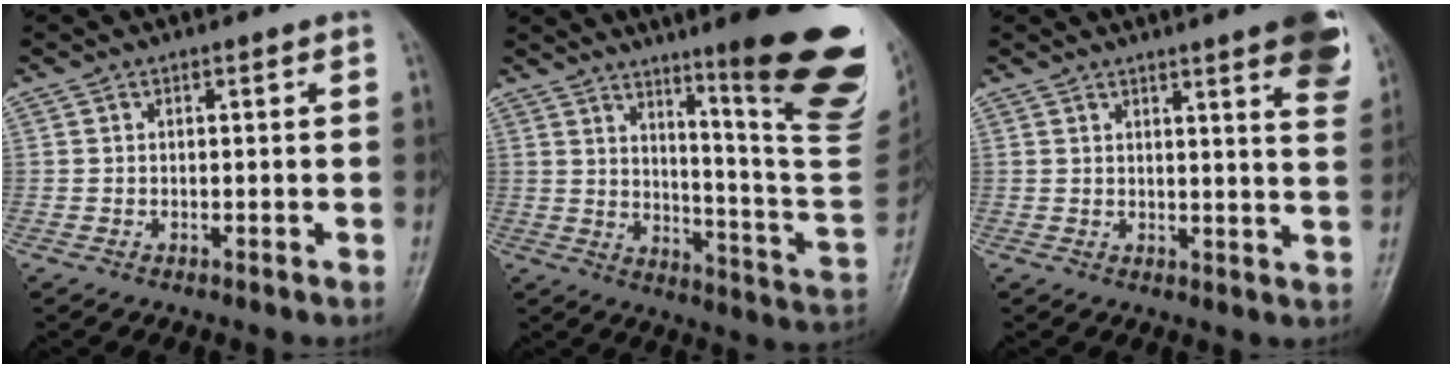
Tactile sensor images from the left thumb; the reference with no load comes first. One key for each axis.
{"total": 25.8, "fx": 13.4, "fy": 3.9, "fz": 21.6, "tx": -0.230, "ty": -0.071, "tz": 0.195}
{"total": 12.0, "fx": 7.2, "fy": 1.8, "fz": 9.4, "tx": -0.097, "ty": -0.028, "tz": 0.075}